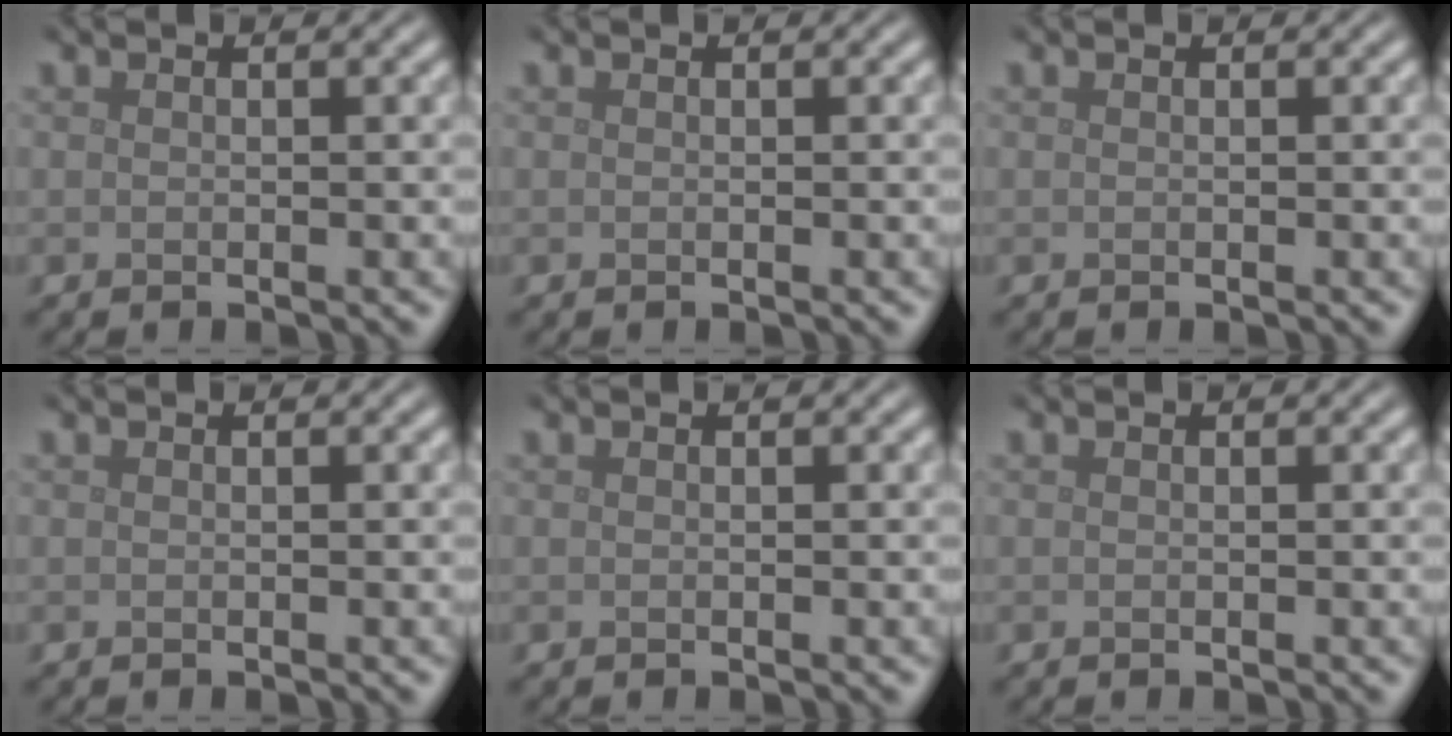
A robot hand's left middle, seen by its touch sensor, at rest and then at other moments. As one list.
[{"total": 0.0}, {"total": 0.0}, {"total": 0.0}, {"total": 0.0}, {"total": 0.0}]